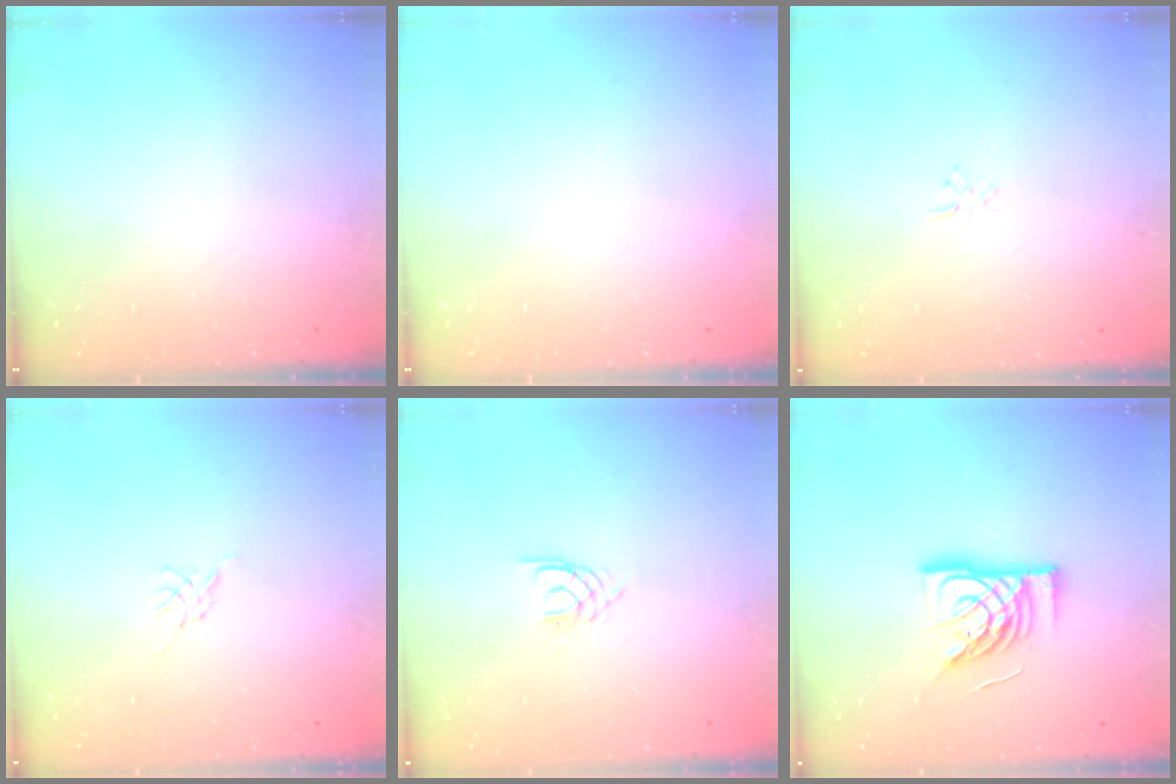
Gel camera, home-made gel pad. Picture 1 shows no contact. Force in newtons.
{"total": 0.0}
{"total": 2.9, "press": 2.9, "slide": 0.3}
{"total": 0.0}
{"total": 1.9, "press": 1.9, "slide": 0.2}
{"total": 15.1, "press": 15.0, "slide": 1.7}